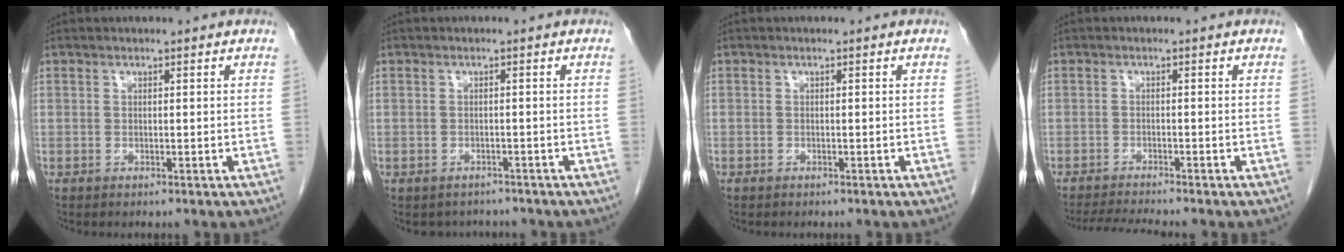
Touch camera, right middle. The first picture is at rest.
{"total": 3.5, "force": [-3.0, 1.7, 0.1], "torque": [-0.002, 0.006, -0.040]}
{"total": 0.0}
{"total": 4.5, "force": [-4.2, -0.9, 1.4], "torque": [-0.026, -0.020, -0.073]}